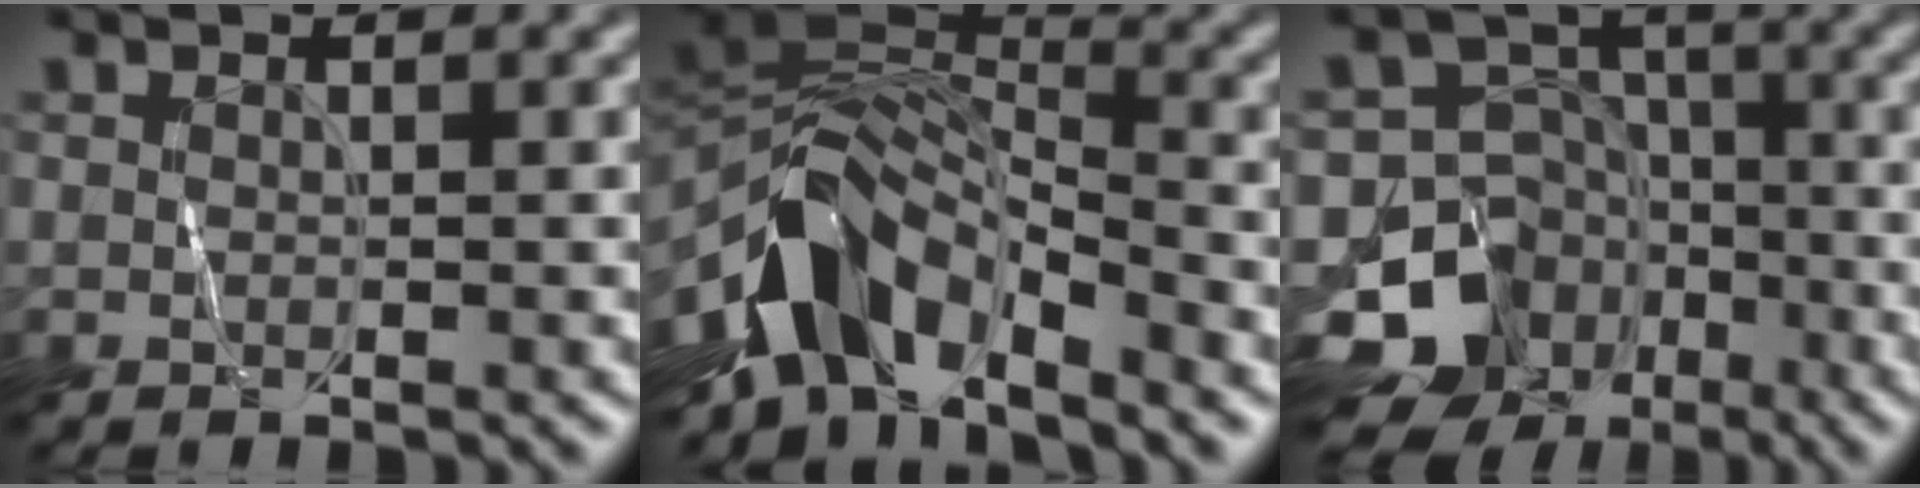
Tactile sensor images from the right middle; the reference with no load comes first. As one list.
[{"total": 8.5, "force": [-5.2, 4.0, 5.4], "torque": [-0.087, 0.007, -0.110]}, {"total": 13.3, "force": [-7.9, 10.2, 3.0], "torque": [-0.069, -0.022, -0.127]}]